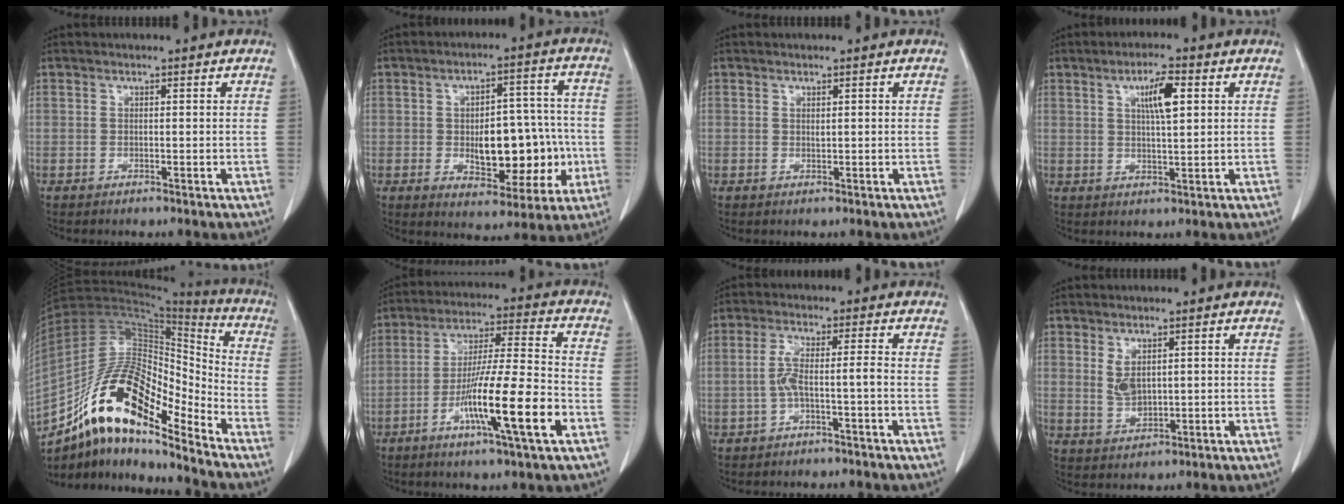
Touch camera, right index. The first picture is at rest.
{"total": 13.1, "force": [-2.0, 6.4, 11.3], "torque": [-0.154, 0.023, -0.015]}
{"total": 0.6, "force": [0.2, 0.2, 0.5], "torque": [-0.010, -0.003, 0.006]}
{"total": 5.7, "force": [2.0, 1.0, 5.2], "torque": [-0.093, 0.004, 0.034]}
{"total": 18.0, "force": [-12.0, 5.1, 12.5], "torque": [-0.229, 0.037, -0.207]}
{"total": 15.4, "force": [-5.8, 0.2, 14.3], "torque": [-0.253, -0.013, -0.102]}
{"total": 4.3, "force": [-1.3, 0.1, 4.1], "torque": [-0.084, 0.015, -0.022]}
{"total": 3.6, "force": [1.0, 1.9, 2.9], "torque": [-0.061, -0.003, 0.028]}